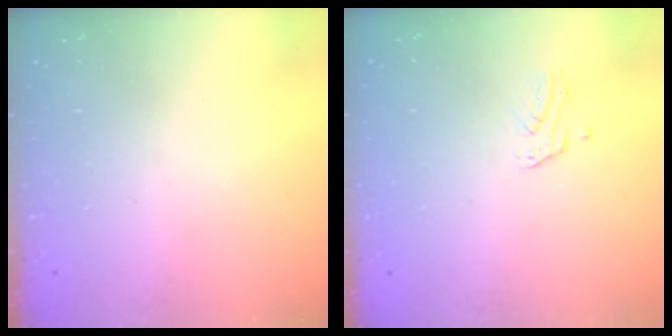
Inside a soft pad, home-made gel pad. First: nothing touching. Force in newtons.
{"total": 2.6, "press": 2.6, "slide": 0.2}